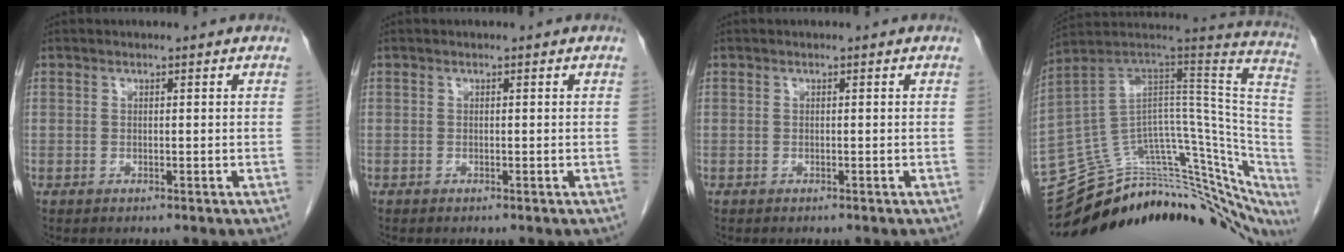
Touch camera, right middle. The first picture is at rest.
{"total": 0.0}
{"total": 0.0}
{"total": 32.6, "force": [-28.5, 7.9, 13.6], "torque": [-0.075, 0.039, -0.370]}